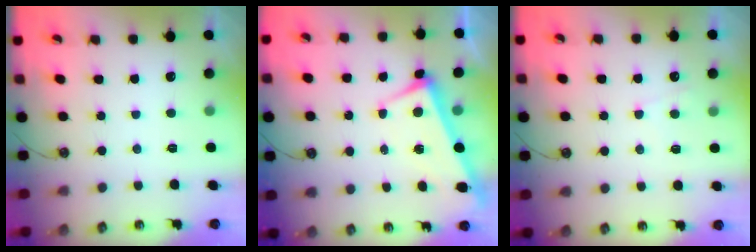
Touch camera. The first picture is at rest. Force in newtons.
{"total": 3.9, "press": 3.9, "slide": 0.6}
{"total": 5.4, "press": 5.3, "slide": 0.4}